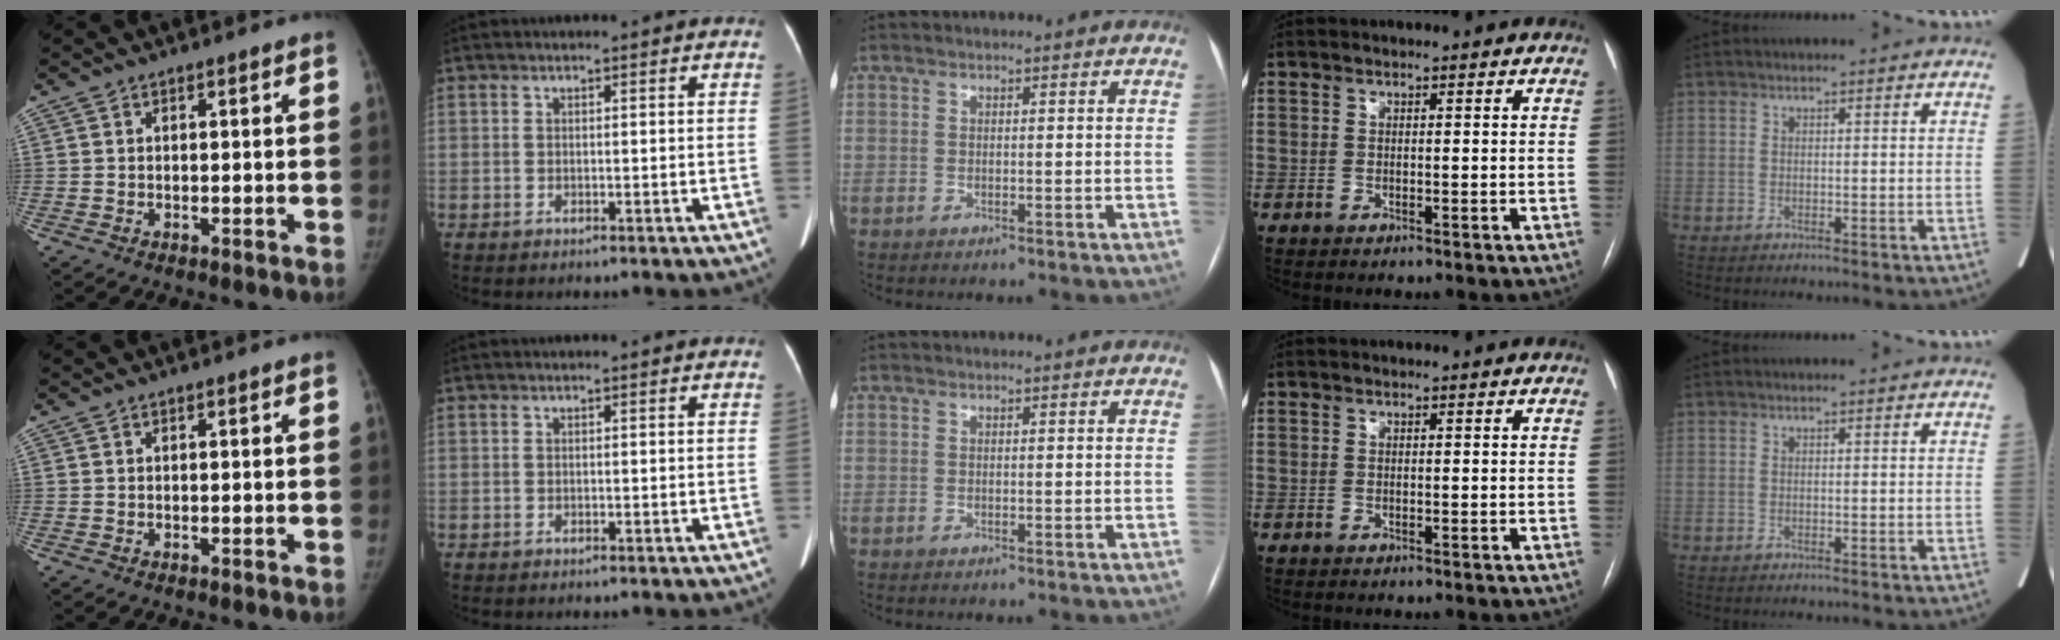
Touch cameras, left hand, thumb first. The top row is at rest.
{}